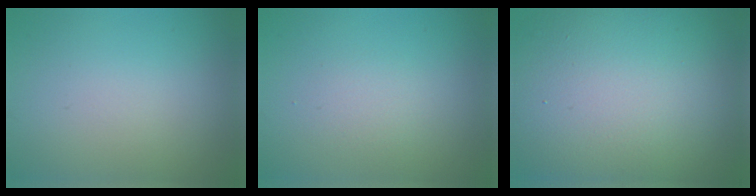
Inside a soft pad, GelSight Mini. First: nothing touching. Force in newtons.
{"total": 1.4, "press": 1.4, "slide": 0.1}
{"total": 17.4, "press": 17.4, "slide": 0.9}